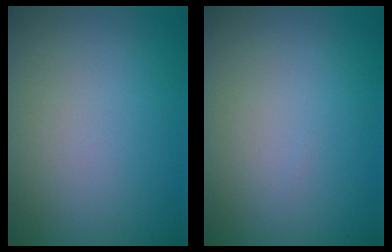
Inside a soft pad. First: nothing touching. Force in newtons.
{"total": 0.0}